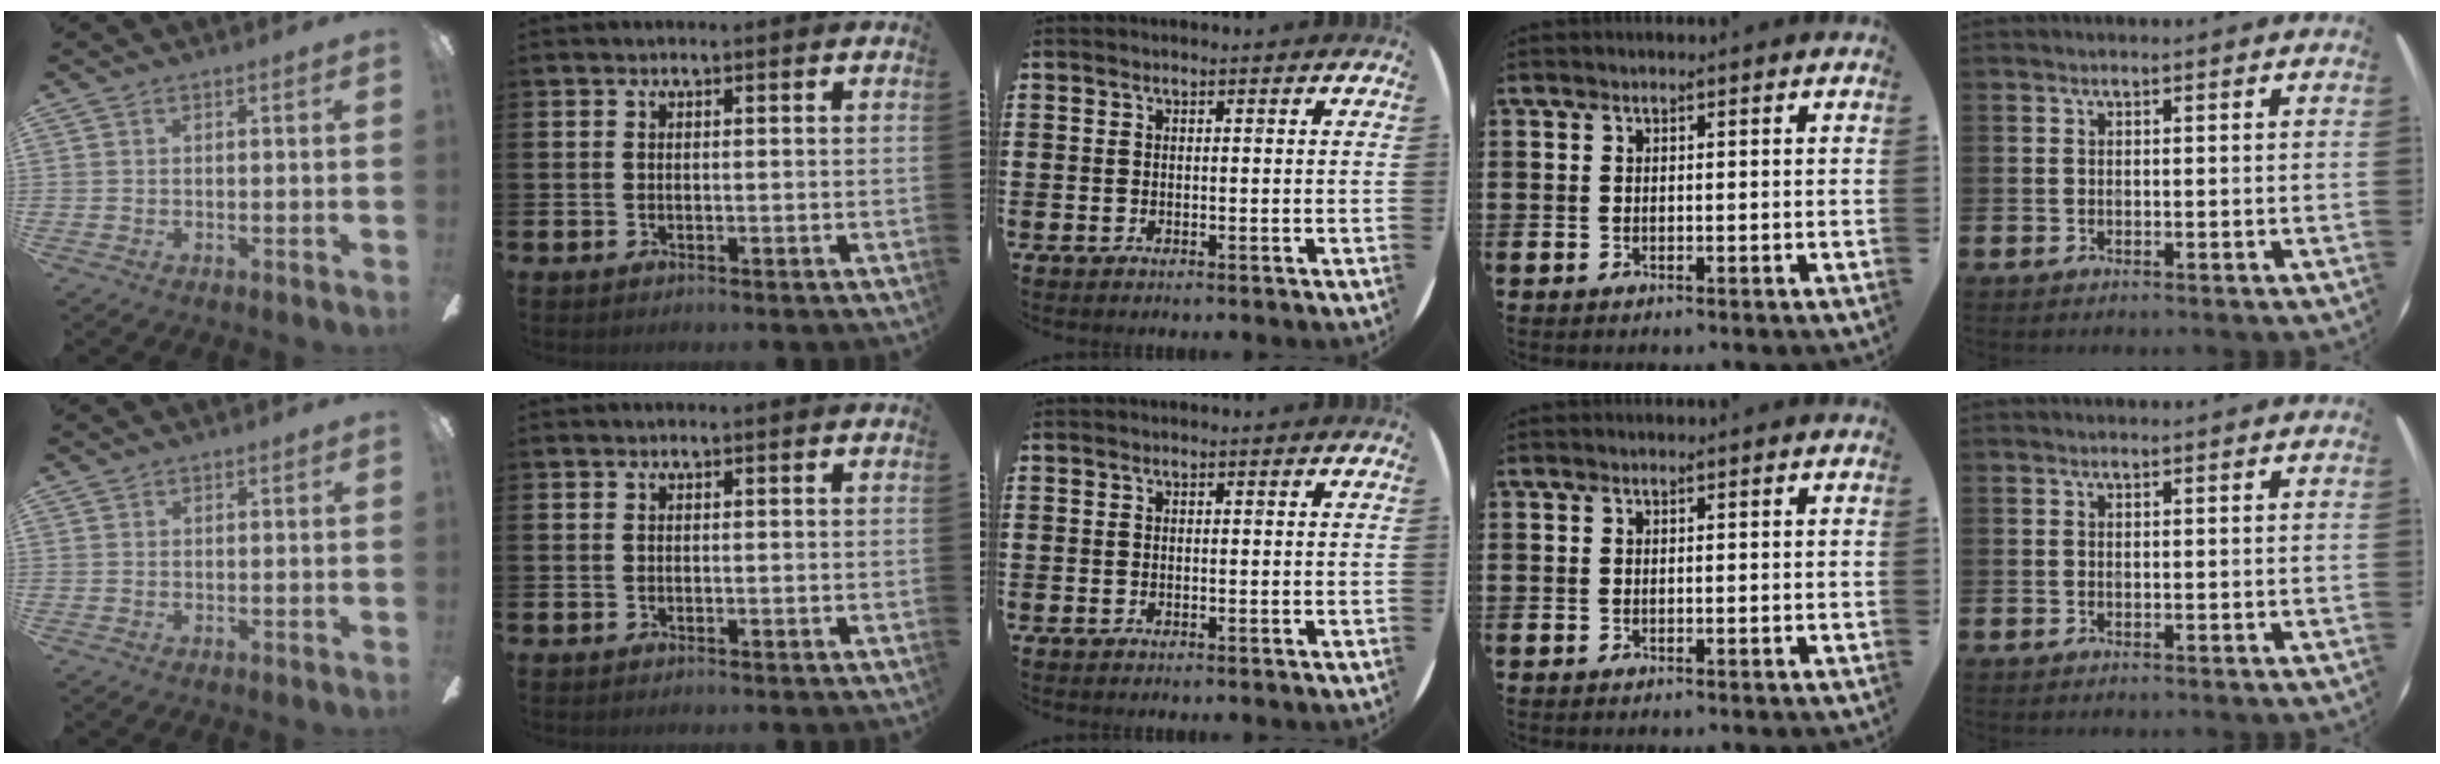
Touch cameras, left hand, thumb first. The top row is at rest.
{"thumb": {"total": 0.5, "force": [0.4, 0.3, -0.1], "torque": [0.002, 0.002, 0.007]}}